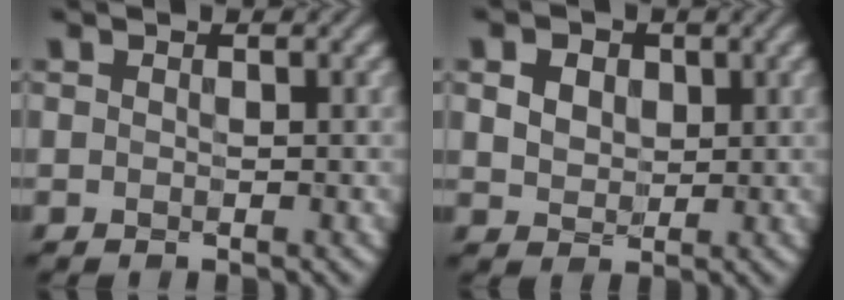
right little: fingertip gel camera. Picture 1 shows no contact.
{"total": 4.0, "force": [1.2, 3.1, 2.2], "torque": [-0.068, 0.010, 0.024]}